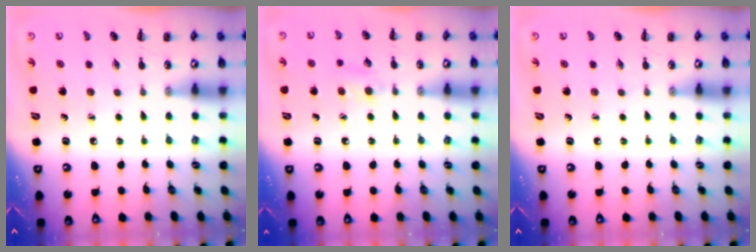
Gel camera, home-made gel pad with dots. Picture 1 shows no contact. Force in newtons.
{"total": 6.0, "press": 5.8, "slide": 1.8}
{"total": 0.0}